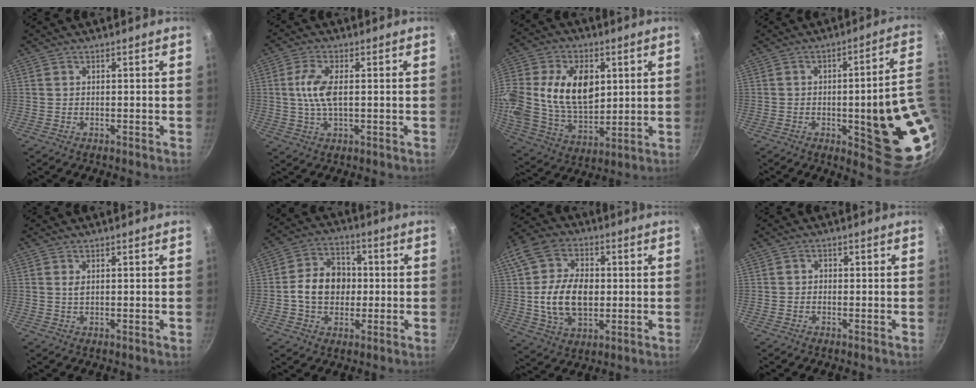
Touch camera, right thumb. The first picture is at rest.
{"total": 6.6, "force": [0.6, 2.8, 6.0], "torque": [-0.129, 0.005, 0.009]}
{"total": 23.1, "force": [4.8, 15.7, 16.3], "torque": [-0.325, 0.004, 0.089]}
{"total": 20.4, "force": [-2.2, 5.6, 19.4], "torque": [-0.204, 0.001, -0.022]}
{"total": 1.1, "force": [0.4, 0.4, 1.0], "torque": [-0.018, -0.002, 0.007]}
{"total": 11.2, "force": [-0.3, 8.8, 6.9], "torque": [-0.084, 0.018, -0.016]}
{"total": 18.2, "force": [0.6, 12.8, 12.9], "torque": [-0.235, 0.016, 0.009]}
{"total": 1.1, "force": [-0.2, 1.0, 0.5], "torque": [-0.006, 0.004, -0.005]}